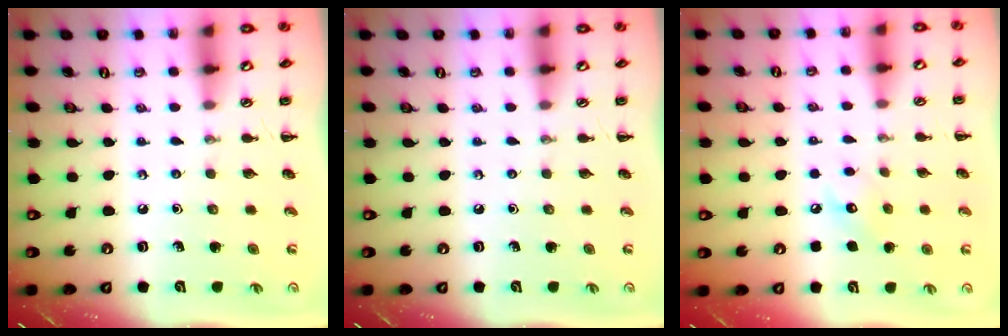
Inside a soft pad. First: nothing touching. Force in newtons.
{"total": 0.0}
{"total": 6.8, "press": 6.7, "slide": 0.9}